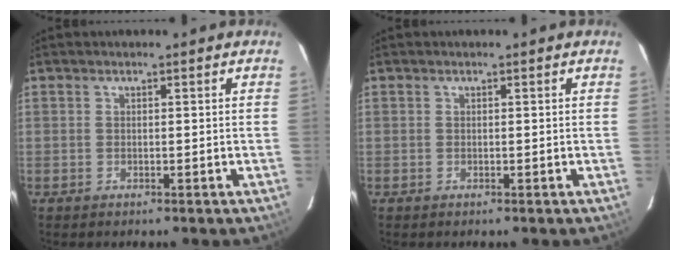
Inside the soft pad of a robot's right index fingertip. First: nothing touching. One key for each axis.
{"total": 0.0}